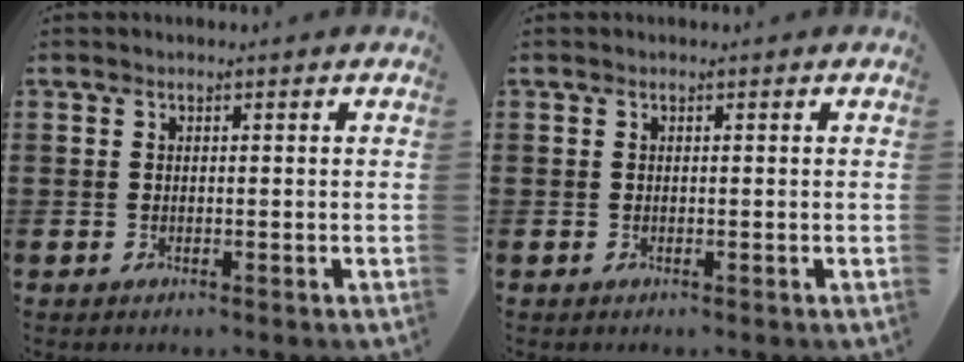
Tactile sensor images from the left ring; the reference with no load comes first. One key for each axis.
{"total": 0.0}